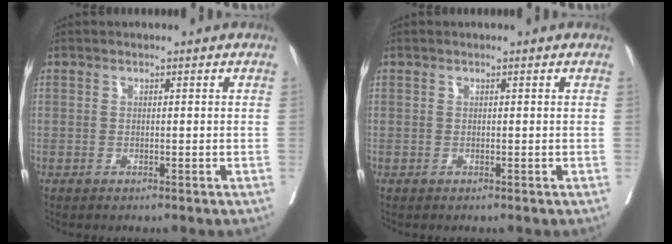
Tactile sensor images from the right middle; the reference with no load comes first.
{"total": 0.0}